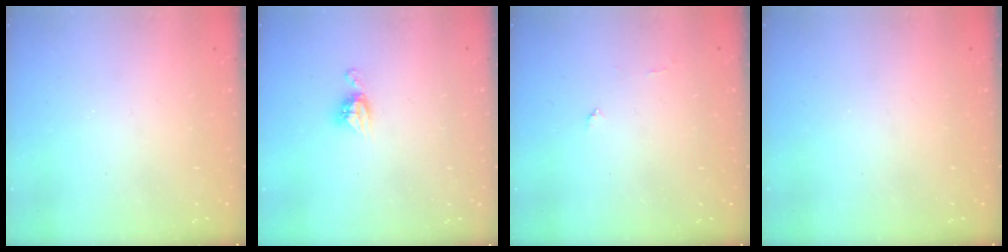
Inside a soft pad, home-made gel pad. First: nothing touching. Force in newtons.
{"total": 5.8, "press": 5.8, "slide": 0.4}
{"total": 4.4, "press": 4.4, "slide": 0.5}
{"total": 0.0}